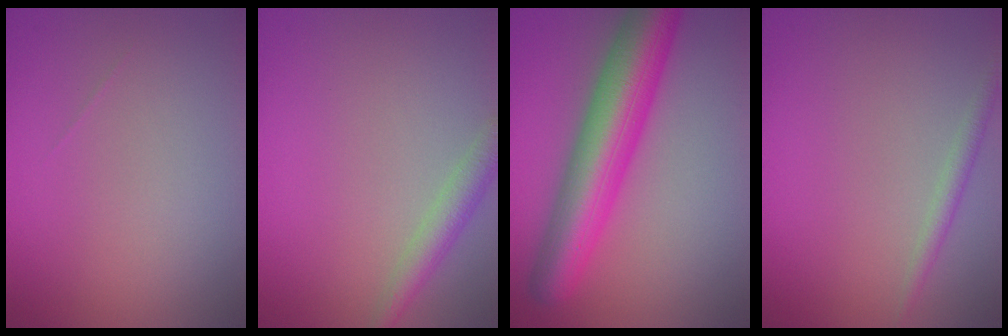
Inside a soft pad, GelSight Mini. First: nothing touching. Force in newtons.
{"total": 2.6, "press": 2.6, "slide": 0.2}
{"total": 8.9, "press": 8.9, "slide": 0.3}
{"total": 1.5, "press": 1.5, "slide": 0.0}